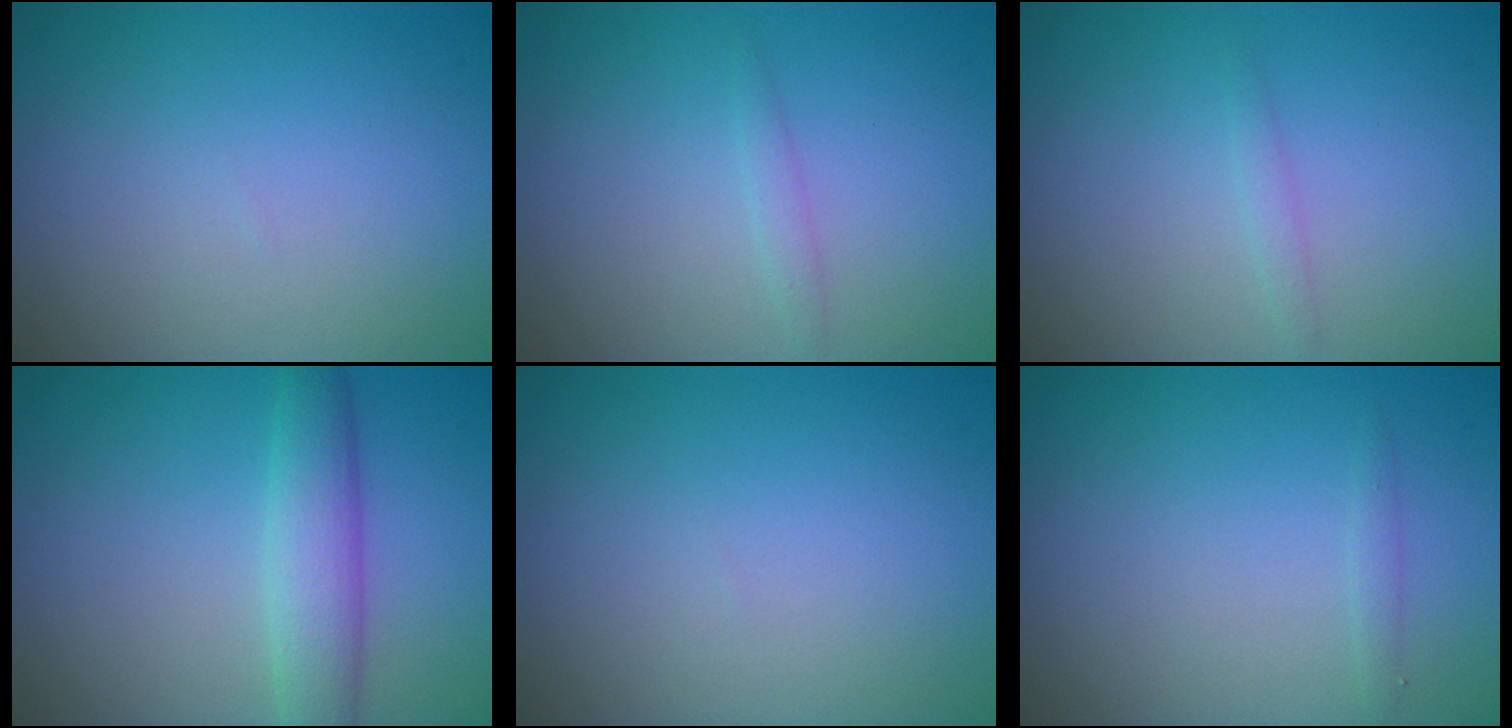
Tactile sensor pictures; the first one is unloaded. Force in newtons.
{"total": 0.8, "press": 0.8, "slide": 0.1}
{"total": 0.8, "press": 0.8, "slide": 0.0}
{"total": 3.9, "press": 3.9, "slide": 0.1}
{"total": 0.0}
{"total": 0.6, "press": 0.6, "slide": 0.0}